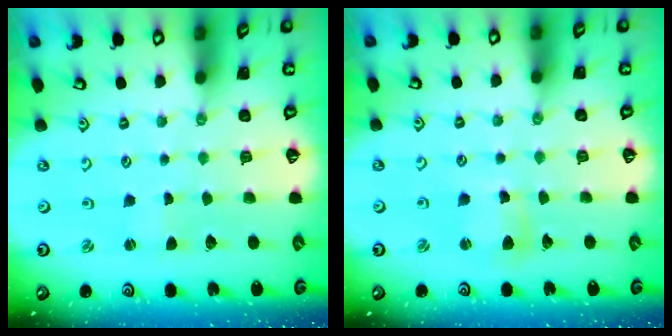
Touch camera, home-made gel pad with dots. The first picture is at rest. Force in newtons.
{"total": 4.6, "press": 4.5, "slide": 0.5}